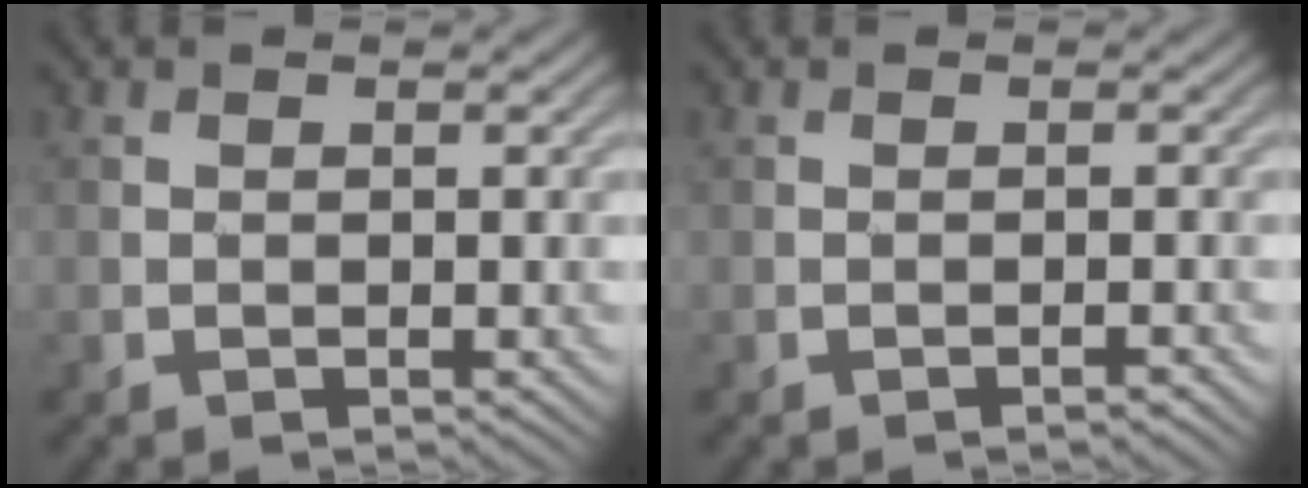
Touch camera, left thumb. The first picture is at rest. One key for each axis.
{"total": 0.6, "fx": -0.5, "fy": 0.0, "fz": 0.3, "tx": -0.004, "ty": 0.003, "tz": -0.008}